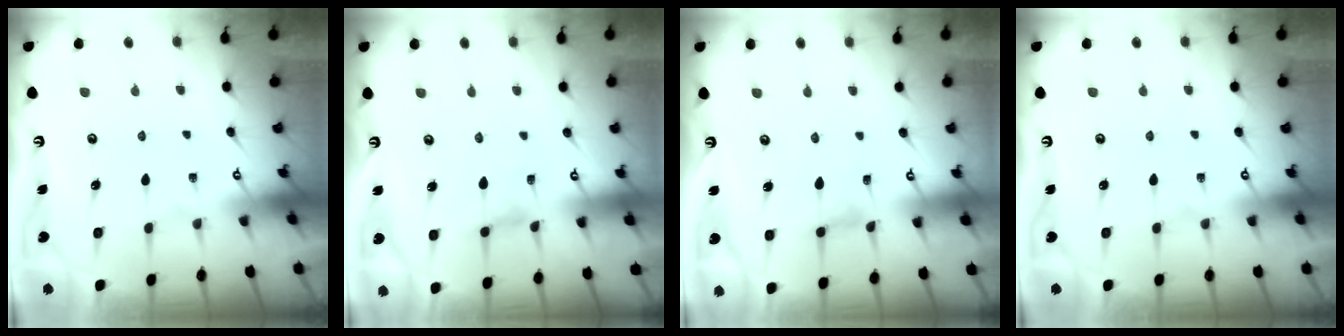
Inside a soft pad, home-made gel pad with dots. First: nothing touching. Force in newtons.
{"total": 0.9, "press": 0.8, "slide": 0.3}
{"total": 1.4, "press": 1.3, "slide": 0.3}
{"total": 0.0}